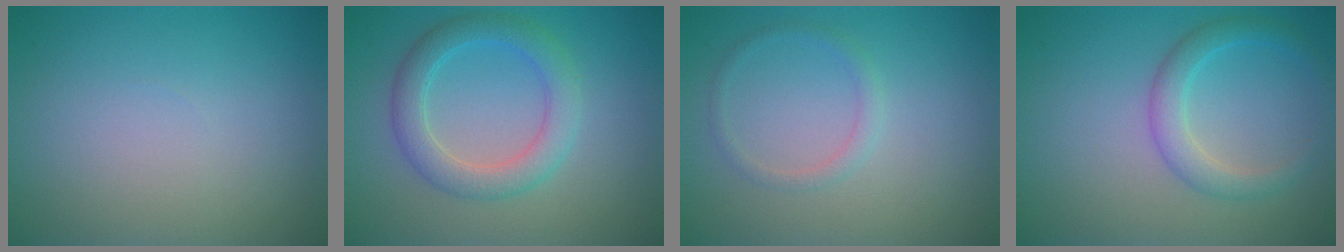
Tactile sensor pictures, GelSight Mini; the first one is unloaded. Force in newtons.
{"total": 3.8, "press": 3.8, "slide": 0.1}
{"total": 1.2, "press": 1.2, "slide": 0.0}
{"total": 2.7, "press": 2.7, "slide": 0.1}